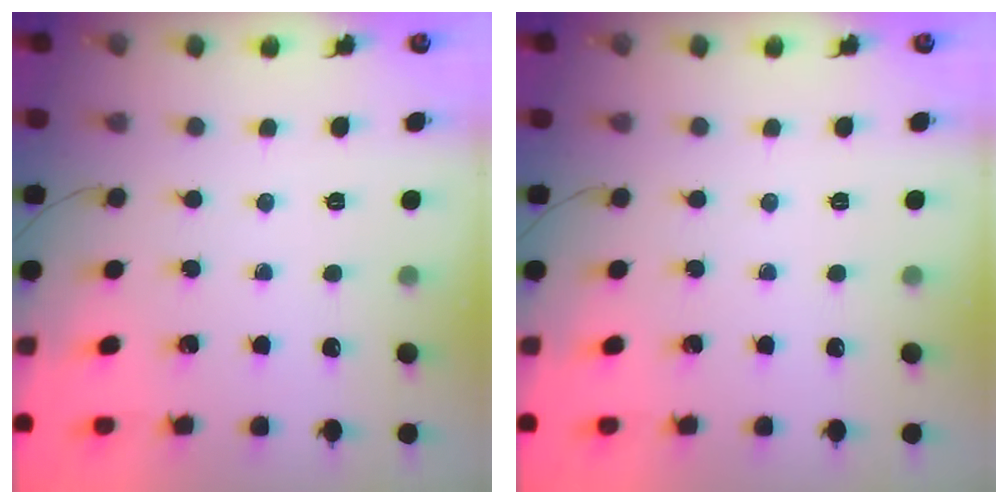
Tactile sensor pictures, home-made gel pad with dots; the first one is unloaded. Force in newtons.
{"total": 0.0}